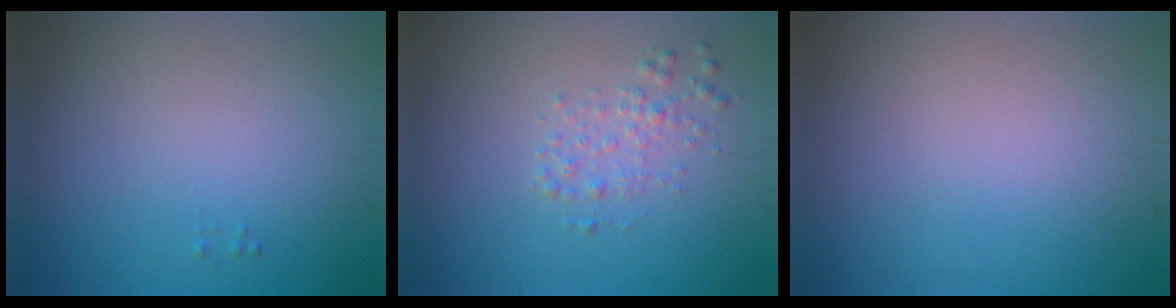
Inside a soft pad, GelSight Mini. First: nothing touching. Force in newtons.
{"total": 1.6, "press": 1.6, "slide": 0.0}
{"total": 0.0}